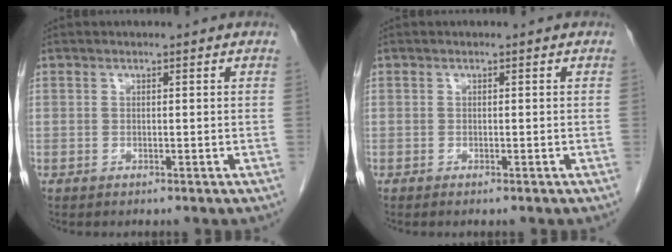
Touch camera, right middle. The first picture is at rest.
{"total": 0.6, "force": [-0.5, 0.0, 0.4], "torque": [-0.009, -0.002, -0.006]}